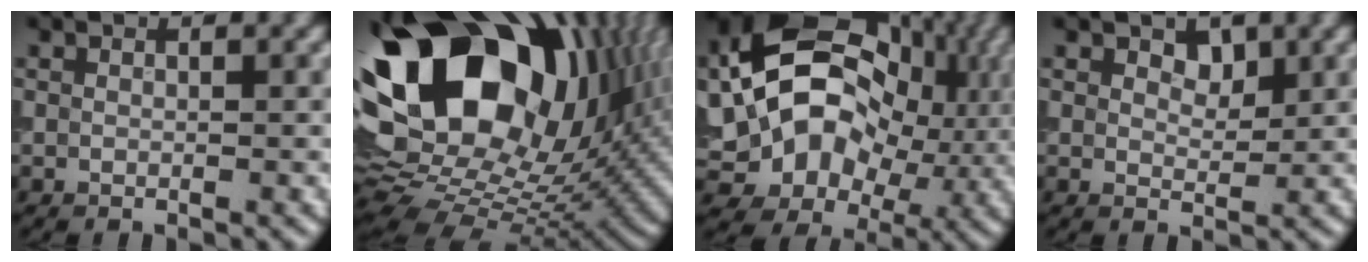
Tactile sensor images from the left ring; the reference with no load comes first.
{"total": 21.5, "force": [7.0, 13.9, 14.8], "torque": [-0.266, 0.022, 0.119]}
{"total": 18.7, "force": [2.5, 14.1, 12.0], "torque": [-0.206, 0.017, 0.044]}
{"total": 1.5, "force": [1.0, 0.8, 0.7], "torque": [-0.010, -0.002, 0.014]}